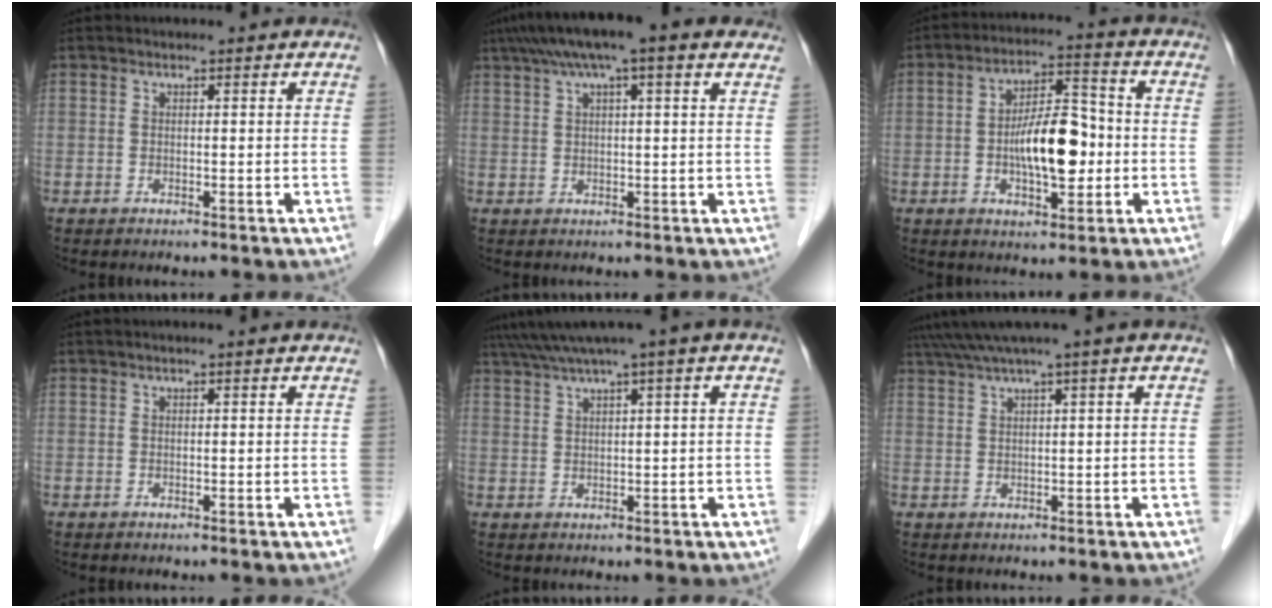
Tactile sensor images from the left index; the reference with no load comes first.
{"total": 11.8, "force": [7.5, 1.8, 8.9], "torque": [-0.143, 0.051, 0.108]}
{"total": 10.0, "force": [-1.4, 3.6, 9.2], "torque": [-0.168, 0.015, -0.023]}
{"total": 0.0}
{"total": 5.8, "force": [3.3, -0.6, 4.8], "torque": [-0.090, 0.033, 0.059]}
{"total": 4.5, "force": [2.6, -0.8, 3.6], "torque": [-0.076, 0.026, 0.052]}